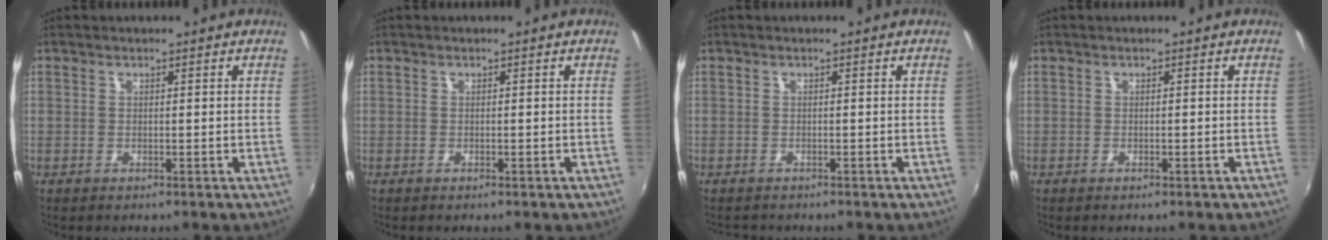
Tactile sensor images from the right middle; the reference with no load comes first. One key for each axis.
{"total": 0.8, "fx": -0.5, "fy": 0.3, "fz": 0.5, "tx": -0.008, "ty": -0.002, "tz": -0.008}
{"total": 1.3, "fx": -1.3, "fy": 0.4, "fz": 0.2, "tx": -0.008, "ty": -0.007, "tz": -0.020}
{"total": 1.4, "fx": -0.9, "fy": 0.6, "fz": 0.8, "tx": -0.013, "ty": -0.003, "tz": -0.012}